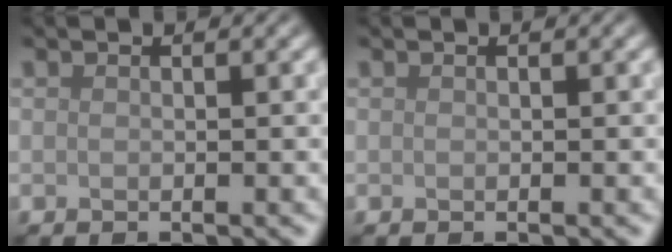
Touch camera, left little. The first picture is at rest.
{"total": 0.0}